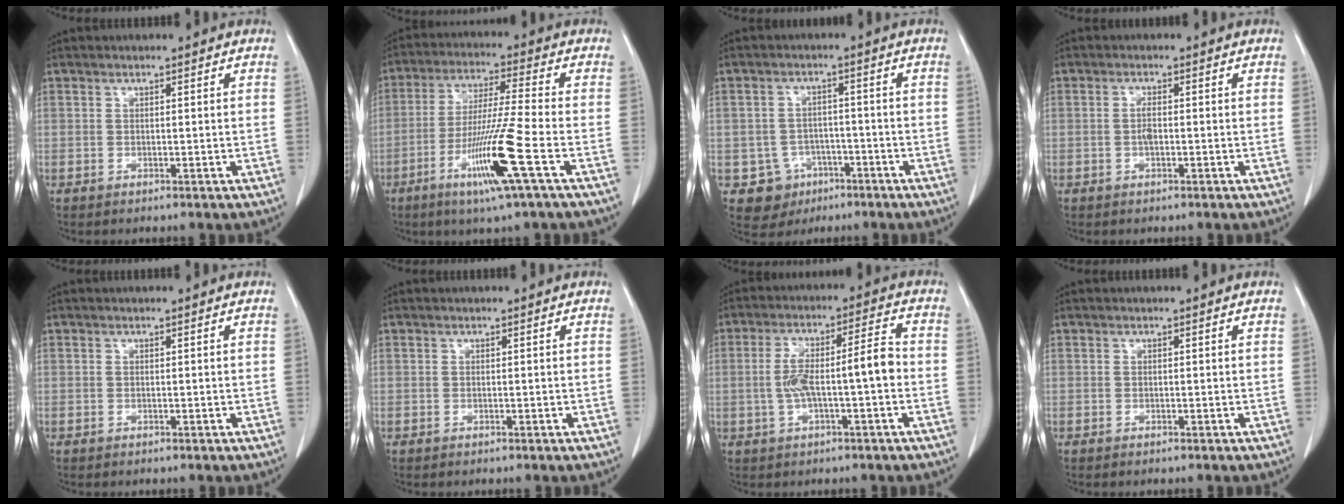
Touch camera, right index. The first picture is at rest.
{"total": 12.3, "force": [-5.1, -1.4, 11.1], "torque": [-0.218, -0.023, -0.098]}
{"total": 6.0, "force": [-2.4, 5.5, 0.6], "torque": [-0.004, 0.013, -0.026]}
{"total": 1.6, "force": [-0.3, 0.4, 1.5], "torque": [-0.034, 0.001, -0.006]}
{"total": 0.0}
{"total": 0.0}
{"total": 8.8, "force": [-1.2, 1.4, 8.6], "torque": [-0.158, 0.031, -0.019]}
{"total": 0.0}